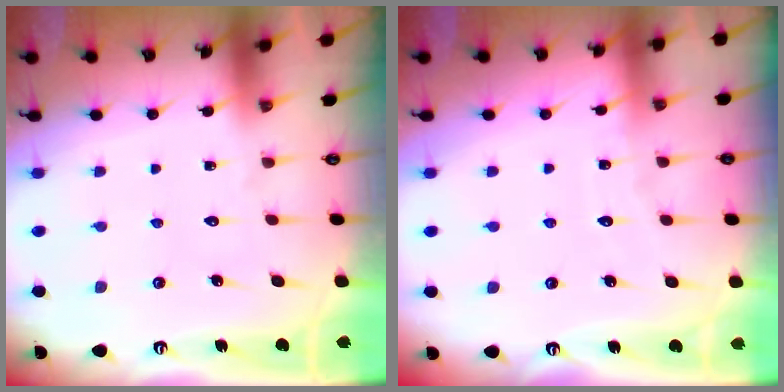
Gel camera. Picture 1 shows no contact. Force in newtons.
{"total": 3.1, "press": 3.0, "slide": 0.3}